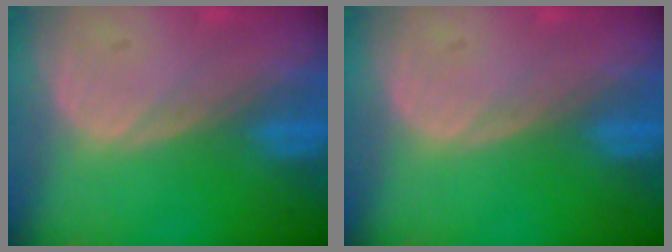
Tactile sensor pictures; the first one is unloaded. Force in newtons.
{"total": 0.0}